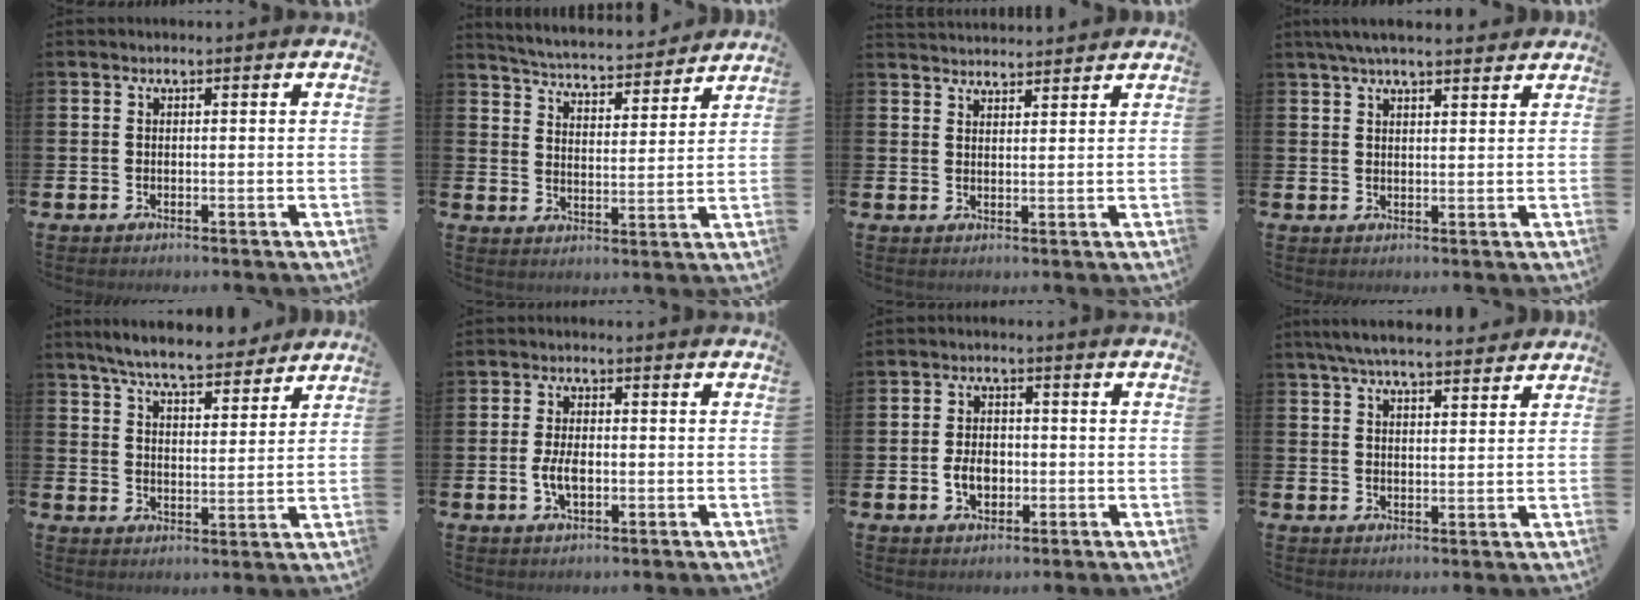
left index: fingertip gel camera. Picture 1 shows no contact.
{"total": 5.0, "force": [4.9, 0.5, 0.5], "torque": [-0.039, -0.040, 0.083]}
{"total": 3.1, "force": [3.1, 0.3, -0.1], "torque": [-0.001, -0.017, 0.057]}
{"total": 4.6, "force": [4.1, 0.7, 2.0], "torque": [-0.048, -0.006, 0.075]}
{"total": 7.2, "force": [6.7, 1.1, 2.3], "torque": [-0.067, -0.033, 0.119]}
{"total": 3.5, "force": [-0.5, 1.8, 3.0], "torque": [-0.062, 0.000, -0.011]}
{"total": 3.7, "force": [-0.9, 2.6, 2.5], "torque": [-0.031, -0.002, -0.021]}
{"total": 5.8, "force": [5.5, 0.9, 1.9], "torque": [-0.051, -0.016, 0.100]}